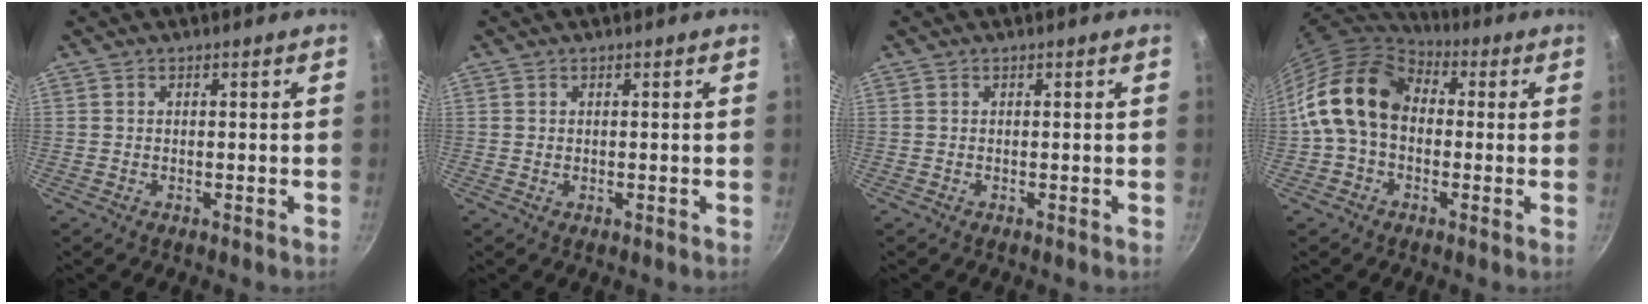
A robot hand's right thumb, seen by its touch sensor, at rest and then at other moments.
{"total": 0.0}
{"total": 0.0}
{"total": 14.9, "force": [0.4, 10.9, 10.2], "torque": [-0.160, 0.035, -0.011]}